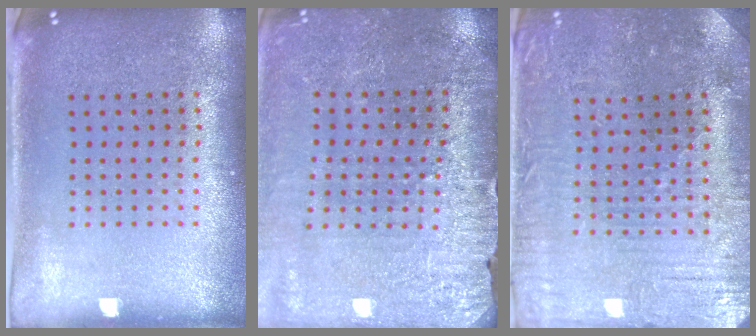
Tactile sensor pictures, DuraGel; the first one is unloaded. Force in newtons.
{"total": 3.0, "press": 3.0, "slide": 0.1}
{"total": 1.6, "press": 1.5, "slide": 0.5}